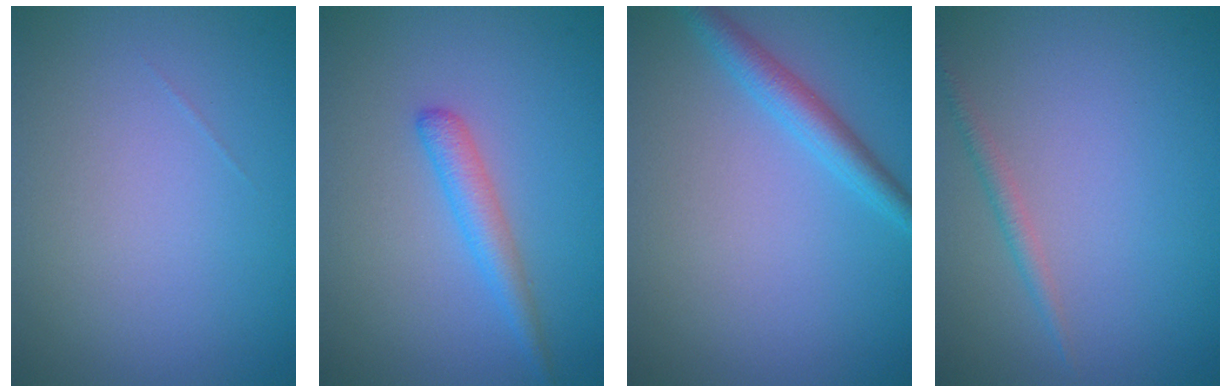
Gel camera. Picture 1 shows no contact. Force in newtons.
{"total": 2.2, "press": 2.2, "slide": 0.0}
{"total": 2.6, "press": 2.6, "slide": 0.0}
{"total": 1.2, "press": 1.1, "slide": 0.1}